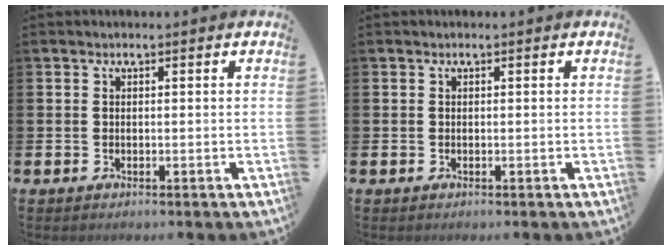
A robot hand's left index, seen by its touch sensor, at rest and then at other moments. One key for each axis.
{"total": 0.0}